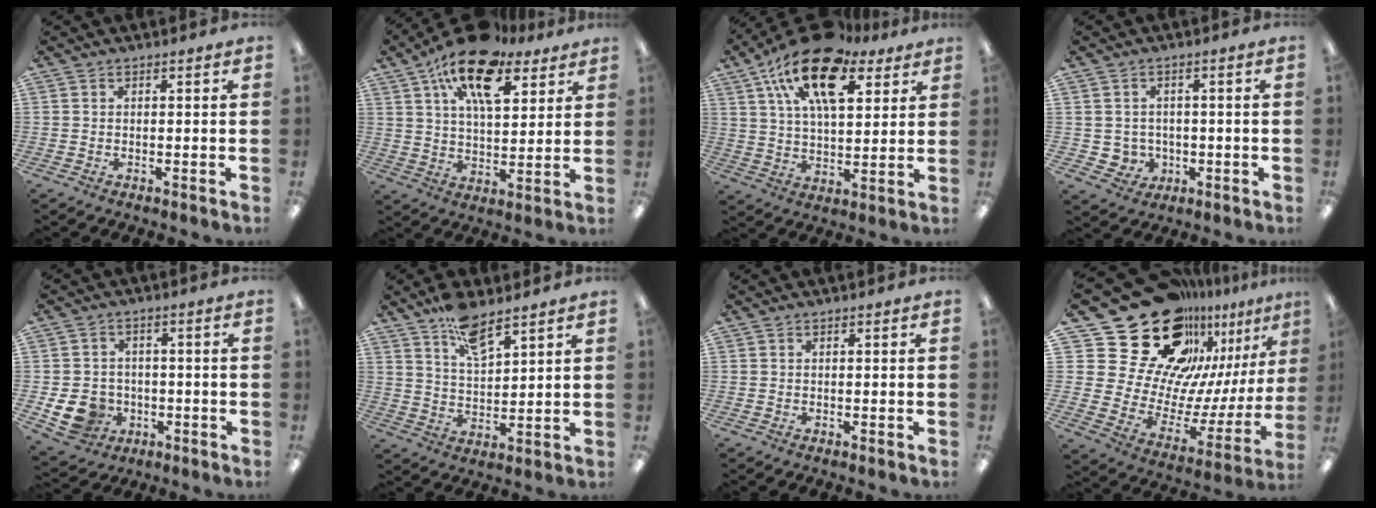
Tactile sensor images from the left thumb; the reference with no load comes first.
{"total": 18.6, "force": [11.2, 8.8, 12.0], "torque": [-0.196, -0.044, 0.190]}
{"total": 20.6, "force": [11.4, 10.1, 13.8], "torque": [-0.242, -0.048, 0.196]}
{"total": 3.9, "force": [-0.3, 3.8, 0.8], "torque": [-0.013, 0.003, -0.004]}
{"total": 8.9, "force": [-2.9, 7.6, 3.7], "torque": [-0.096, 0.013, -0.049]}
{"total": 9.5, "force": [7.1, 3.5, 5.3], "torque": [-0.090, -0.038, 0.125]}
{"total": 0.0}
{"total": 31.3, "force": [22.2, 17.2, 14.0], "torque": [-0.236, -0.178, 0.432]}